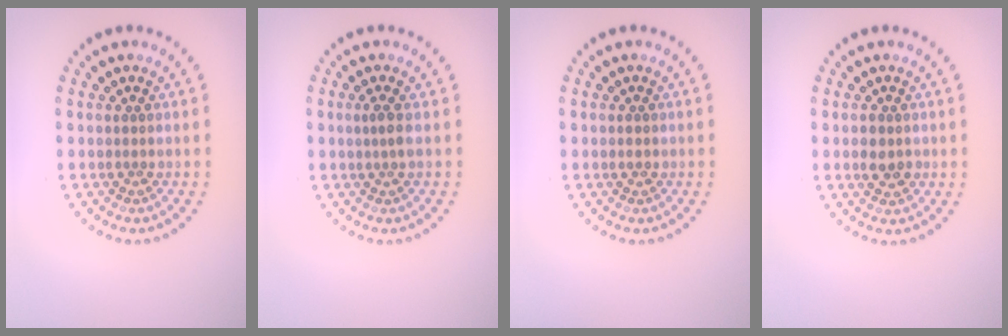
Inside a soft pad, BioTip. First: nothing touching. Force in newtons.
{"total": 1.0, "press": 0.8, "slide": 0.7}
{"total": 1.0, "press": 1.0, "slide": 0.0}
{"total": 1.8, "press": 1.7, "slide": 0.2}